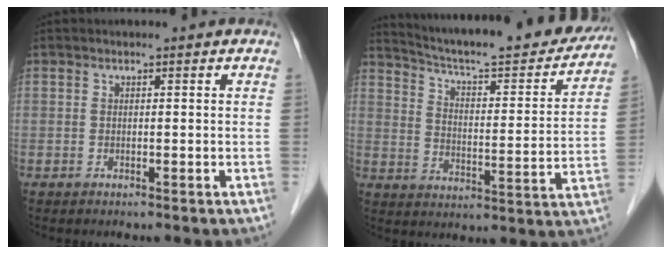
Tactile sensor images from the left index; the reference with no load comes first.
{"total": 25.1, "force": [22.8, 3.2, 10.2], "torque": [-0.157, -0.037, 0.303]}